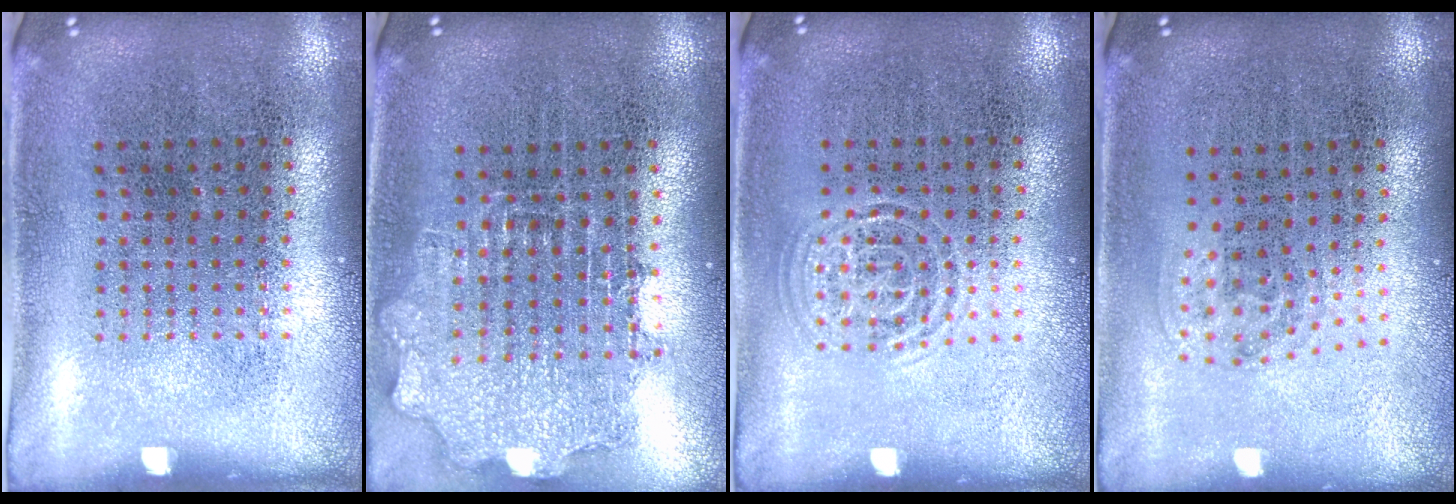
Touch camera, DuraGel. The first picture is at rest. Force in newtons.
{"total": 1.6, "press": 1.3, "slide": 0.8}
{"total": 0.8, "press": 0.8, "slide": 0.1}
{"total": 0.9, "press": 0.6, "slide": 0.7}